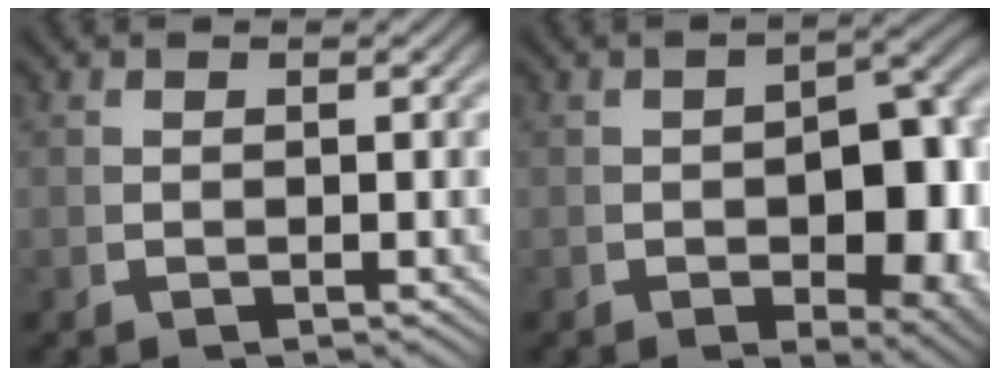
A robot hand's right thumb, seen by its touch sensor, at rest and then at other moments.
{"total": 9.2, "force": [-1.2, 5.1, 7.5], "torque": [-0.106, -0.034, 0.004]}